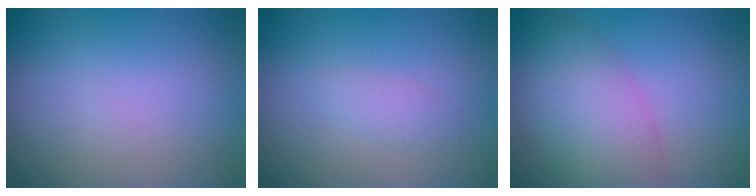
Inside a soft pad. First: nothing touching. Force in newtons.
{"total": 1.2, "press": 1.2, "slide": 0.1}
{"total": 6.1, "press": 6.1, "slide": 0.2}